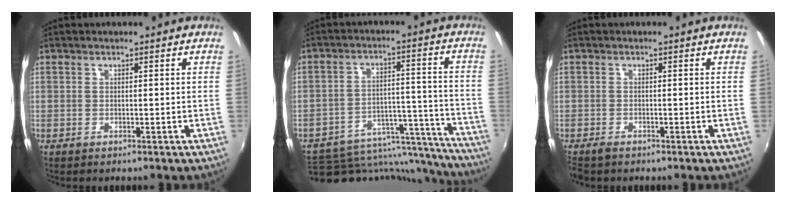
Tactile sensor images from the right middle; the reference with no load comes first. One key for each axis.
{"total": 21.0, "fx": -18.7, "fy": 7.6, "fz": 5.6, "tx": -0.094, "ty": 0.035, "tz": -0.236}
{"total": 2.2, "fx": -1.8, "fy": 0.9, "fz": 0.9, "tx": -0.025, "ty": -0.008, "tz": -0.035}